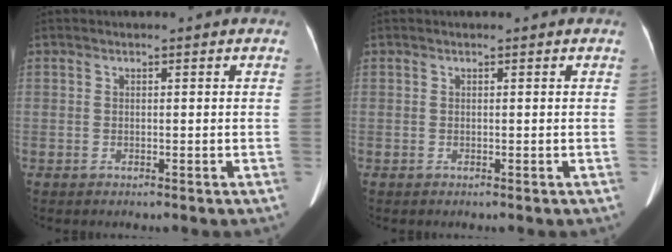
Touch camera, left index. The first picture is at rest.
{"total": 0.0}